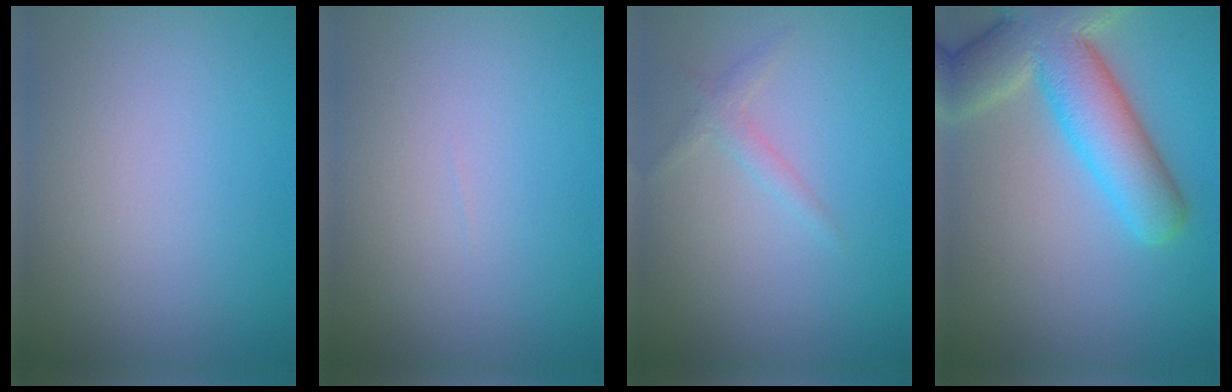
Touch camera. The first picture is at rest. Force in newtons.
{"total": 0.0}
{"total": 1.4, "press": 1.4, "slide": 0.1}
{"total": 9.5, "press": 9.5, "slide": 0.7}